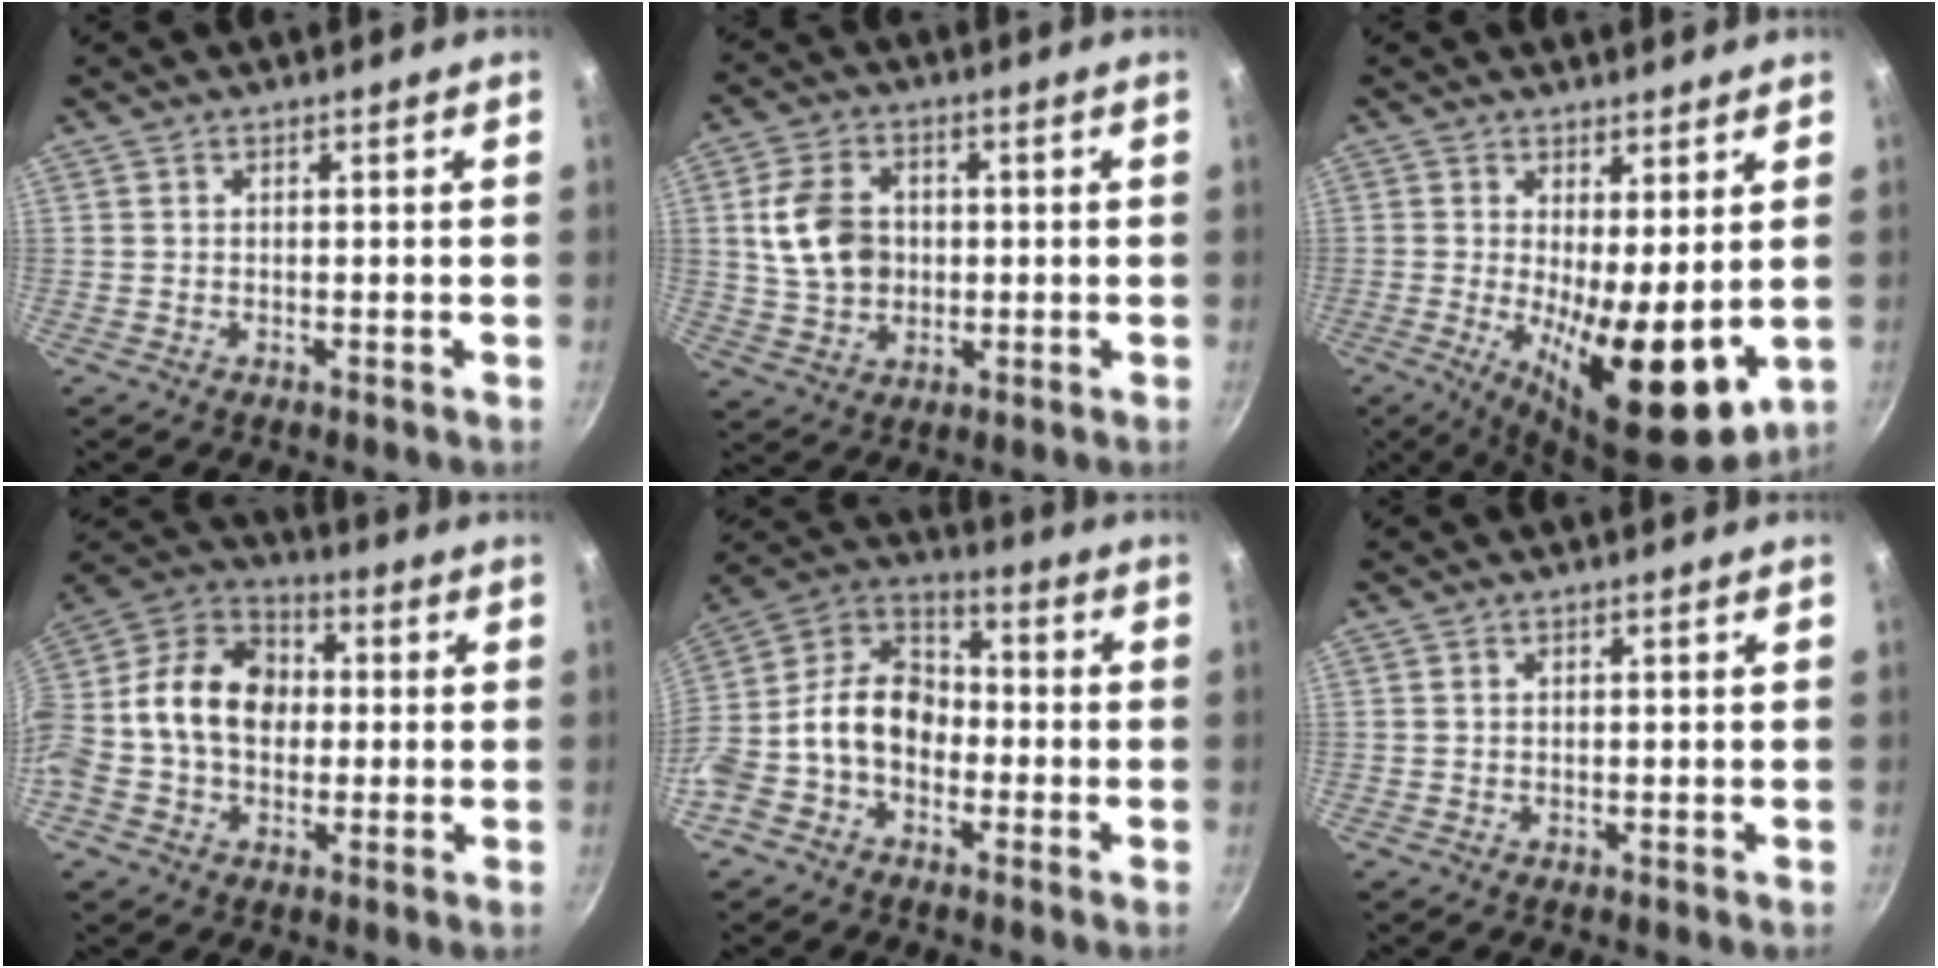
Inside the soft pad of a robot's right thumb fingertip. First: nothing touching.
{"total": 10.8, "force": [1.1, 8.2, 6.8], "torque": [-0.106, 0.004, 0.020]}
{"total": 13.8, "force": [-0.6, 4.9, 12.9], "torque": [-0.174, -0.023, 0.003]}
{"total": 16.6, "force": [-0.2, 12.6, 10.7], "torque": [-0.157, 0.041, -0.025]}
{"total": 15.5, "force": [-2.5, 11.6, 9.9], "torque": [-0.153, 0.060, -0.069]}
{"total": 0.0}